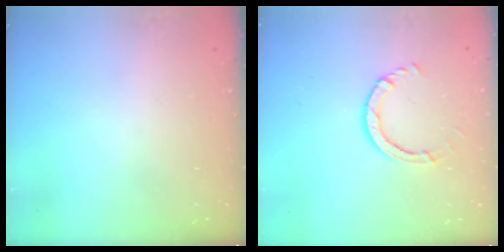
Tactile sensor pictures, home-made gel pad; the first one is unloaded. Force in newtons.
{"total": 3.8, "press": 3.8, "slide": 0.5}